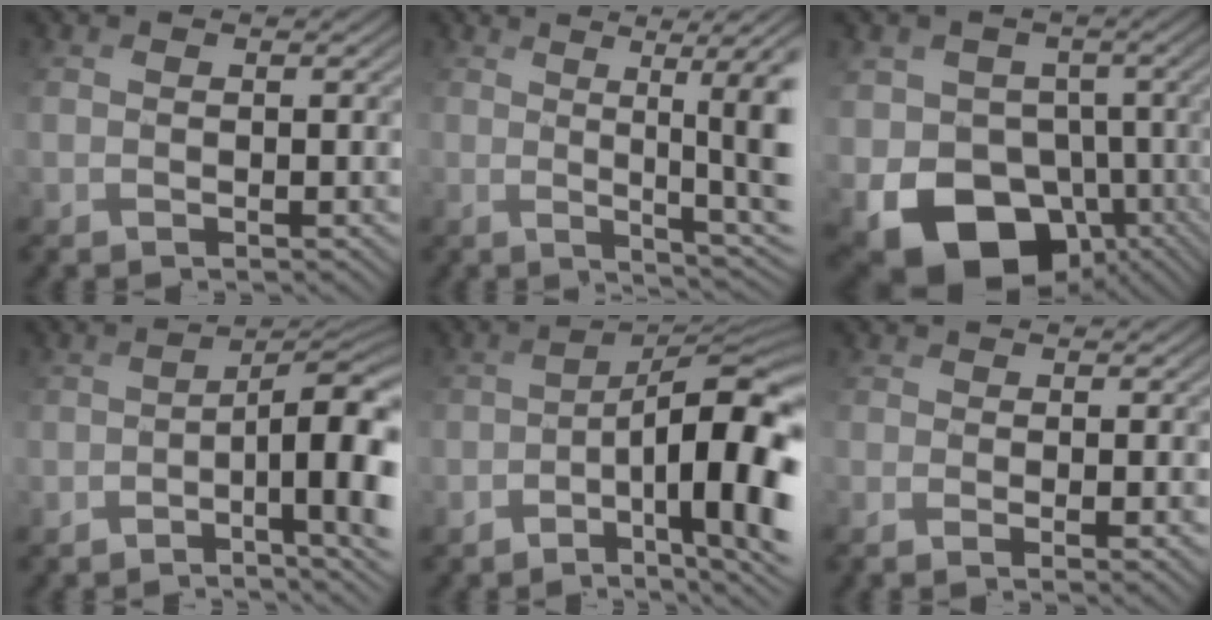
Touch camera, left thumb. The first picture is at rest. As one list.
[{"total": 10.2, "force": [0.9, 2.6, 9.9], "torque": [-0.129, 0.017, 0.031]}, {"total": 12.2, "force": [-4.6, 10.4, 4.4], "torque": [-0.103, -0.033, -0.070]}, {"total": 11.8, "force": [-4.3, 3.6, 10.4], "torque": [-0.138, 0.005, -0.045]}, {"total": 14.8, "force": [-4.8, 4.9, 13.2], "torque": [-0.185, -0.007, -0.055]}, {"total": 3.3, "force": [-0.9, 1.2, 3.0], "torque": [-0.048, -0.009, -0.005]}]